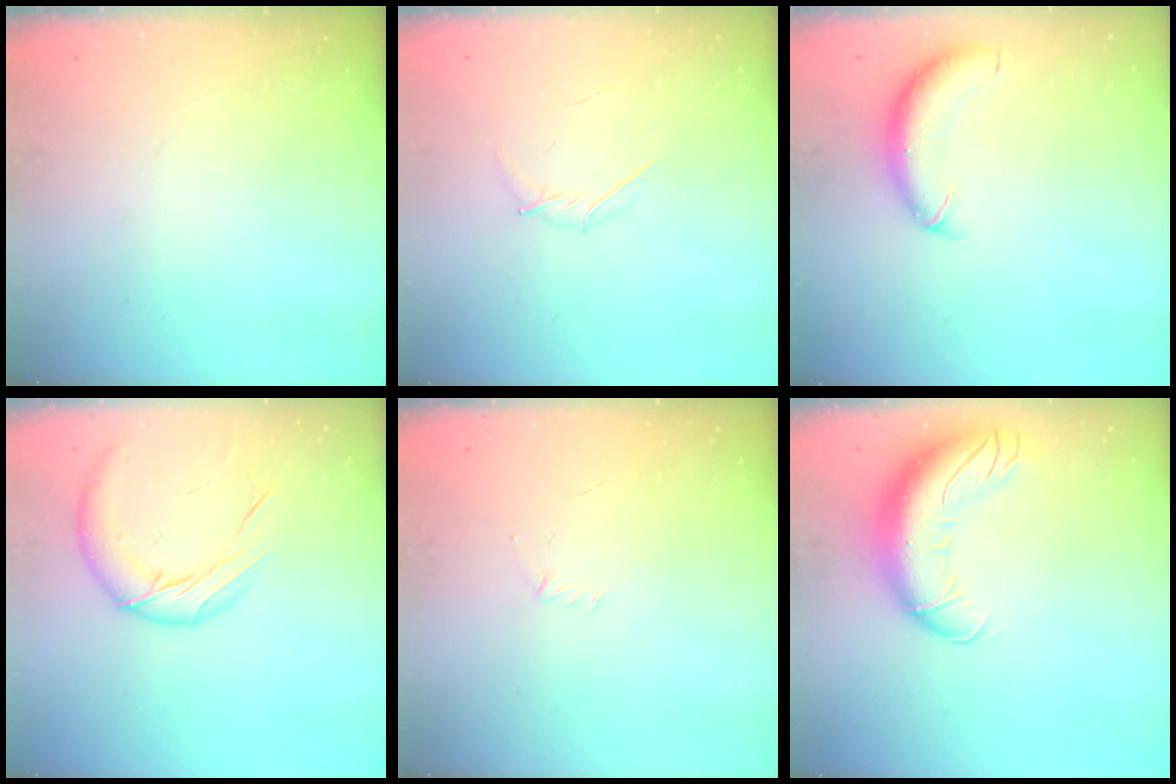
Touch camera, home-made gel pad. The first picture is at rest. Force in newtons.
{"total": 3.8, "press": 3.6, "slide": 1.1}
{"total": 11.5, "press": 11.2, "slide": 2.6}
{"total": 13.1, "press": 13.0, "slide": 1.8}
{"total": 2.9, "press": 2.8, "slide": 0.7}
{"total": 16.7, "press": 16.2, "slide": 4.0}